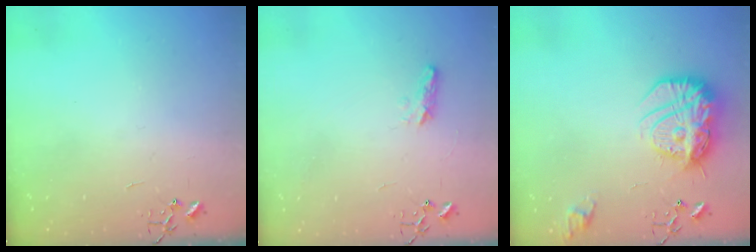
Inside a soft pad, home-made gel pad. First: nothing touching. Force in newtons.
{"total": 6.5, "press": 6.4, "slide": 0.7}
{"total": 18.9, "press": 18.8, "slide": 1.8}